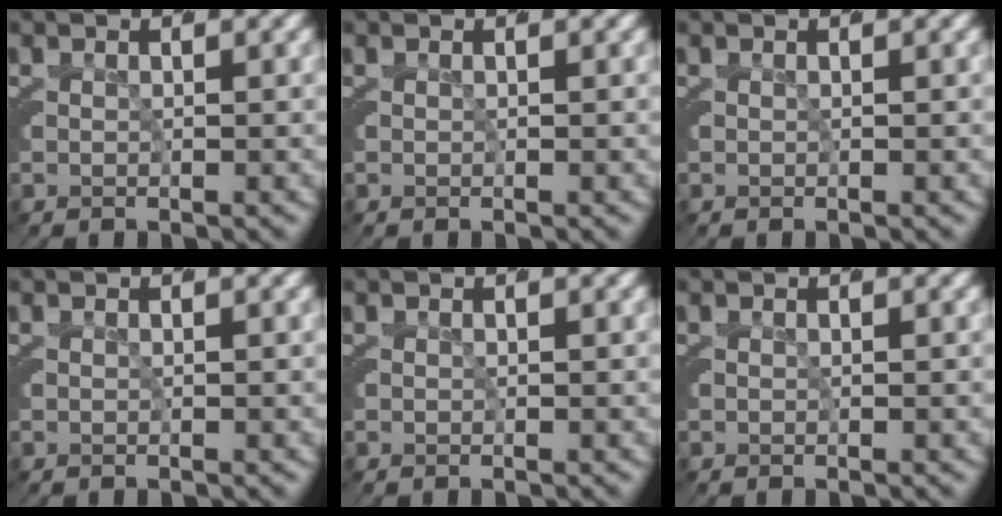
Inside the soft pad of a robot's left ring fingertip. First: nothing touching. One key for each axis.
{"total": 0.0}
{"total": 0.0}
{"total": 0.0}
{"total": 0.0}
{"total": 0.0}